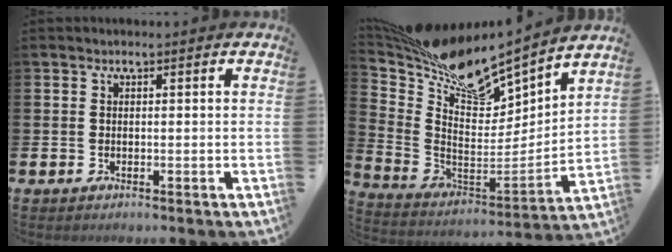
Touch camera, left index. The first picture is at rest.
{"total": 11.6, "force": [10.5, 2.3, 4.1], "torque": [-0.125, -0.075, 0.180]}